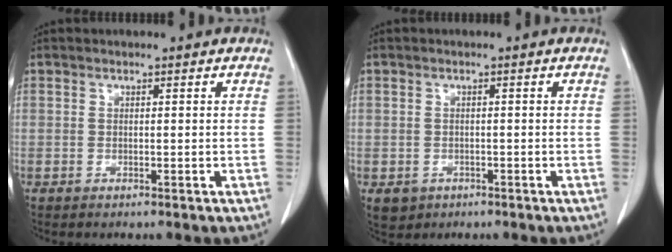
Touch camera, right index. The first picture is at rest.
{"total": 2.8, "force": [-1.3, 2.4, 0.6], "torque": [-0.008, 0.002, -0.013]}